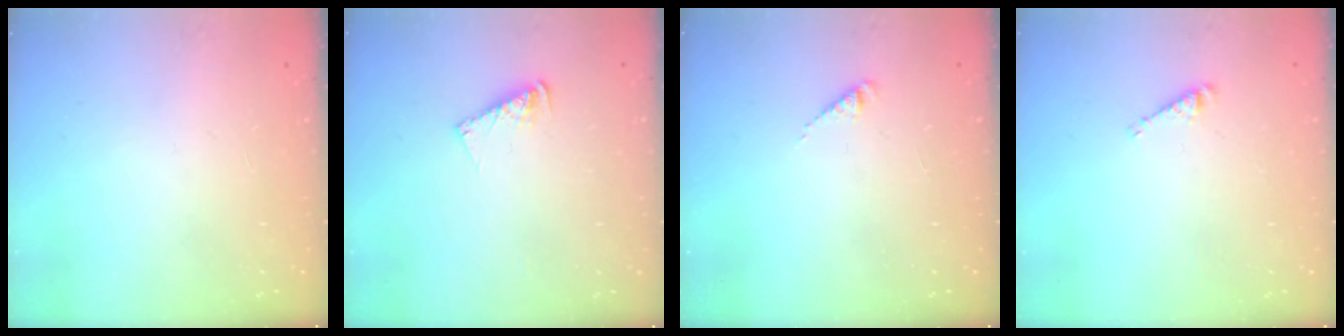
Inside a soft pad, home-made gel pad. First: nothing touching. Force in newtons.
{"total": 5.4, "press": 5.4, "slide": 0.4}
{"total": 2.3, "press": 2.3, "slide": 0.4}
{"total": 3.3, "press": 3.3, "slide": 0.4}